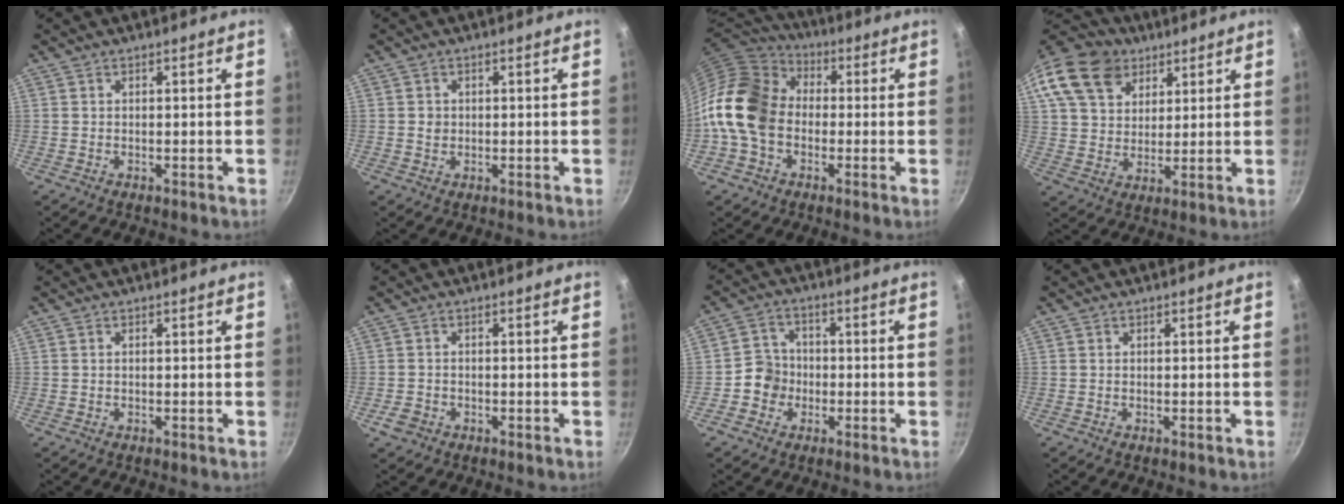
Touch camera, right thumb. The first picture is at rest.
{"total": 1.6, "force": [0.1, 1.5, 0.7], "torque": [-0.005, 0.005, 0.001]}
{"total": 16.8, "force": [-1.1, 12.6, 11.0], "torque": [-0.187, 0.038, -0.039]}
{"total": 19.6, "force": [11.7, 13.7, 7.9], "torque": [-0.170, 0.008, 0.214]}
{"total": 0.0}
{"total": 2.7, "force": [-1.4, 2.0, 1.1], "torque": [-0.022, 0.012, -0.022]}
{"total": 5.8, "force": [-1.6, 5.3, 1.7], "torque": [0.003, 0.023, -0.040]}
{"total": 0.0}